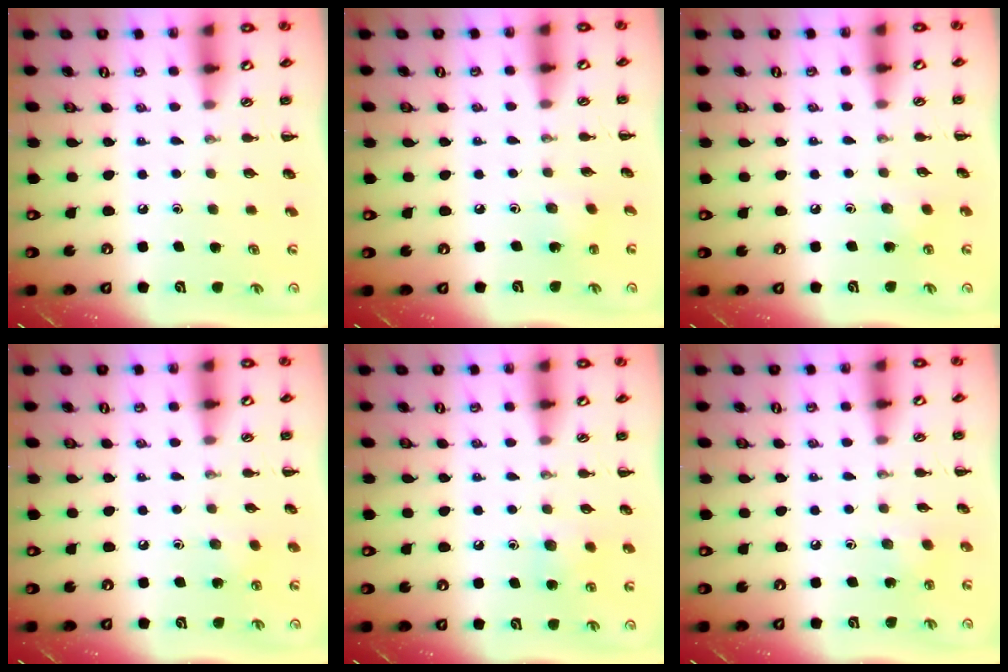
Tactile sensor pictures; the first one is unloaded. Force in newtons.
{"total": 2.1, "press": 2.0, "slide": 0.8}
{"total": 4.1, "press": 3.9, "slide": 1.1}
{"total": 4.6, "press": 4.5, "slide": 1.2}
{"total": 7.4, "press": 7.2, "slide": 1.9}
{"total": 3.0, "press": 2.8, "slide": 0.9}